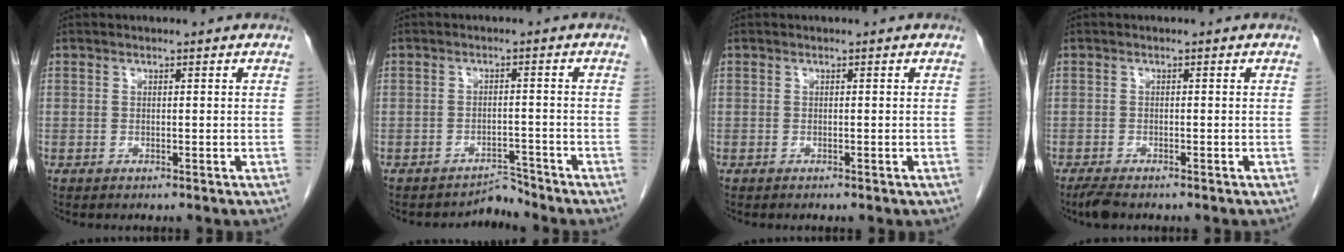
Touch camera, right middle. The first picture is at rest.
{"total": 2.7, "force": [-2.5, 0.1, -1.0], "torque": [0.025, 0.002, -0.036]}
{"total": 0.7, "force": [-0.5, 0.2, 0.4], "torque": [-0.012, -0.002, -0.004]}
{"total": 2.4, "force": [-1.9, 0.6, 1.3], "torque": [-0.032, -0.007, -0.033]}